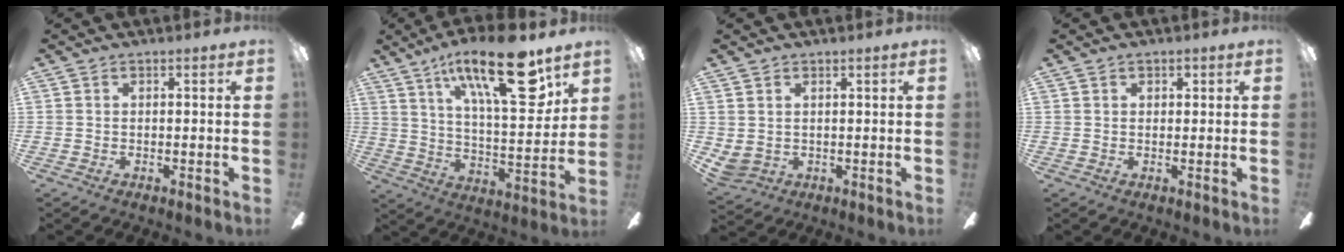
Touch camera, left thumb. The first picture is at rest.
{"total": 23.3, "force": [13.6, 7.4, 17.4], "torque": [-0.272, -0.064, 0.214]}
{"total": 3.2, "force": [1.7, 2.7, 0.7], "torque": [-0.027, -0.007, 0.034]}
{"total": 1.3, "force": [0.7, 1.0, 0.4], "torque": [0.000, 0.001, 0.010]}